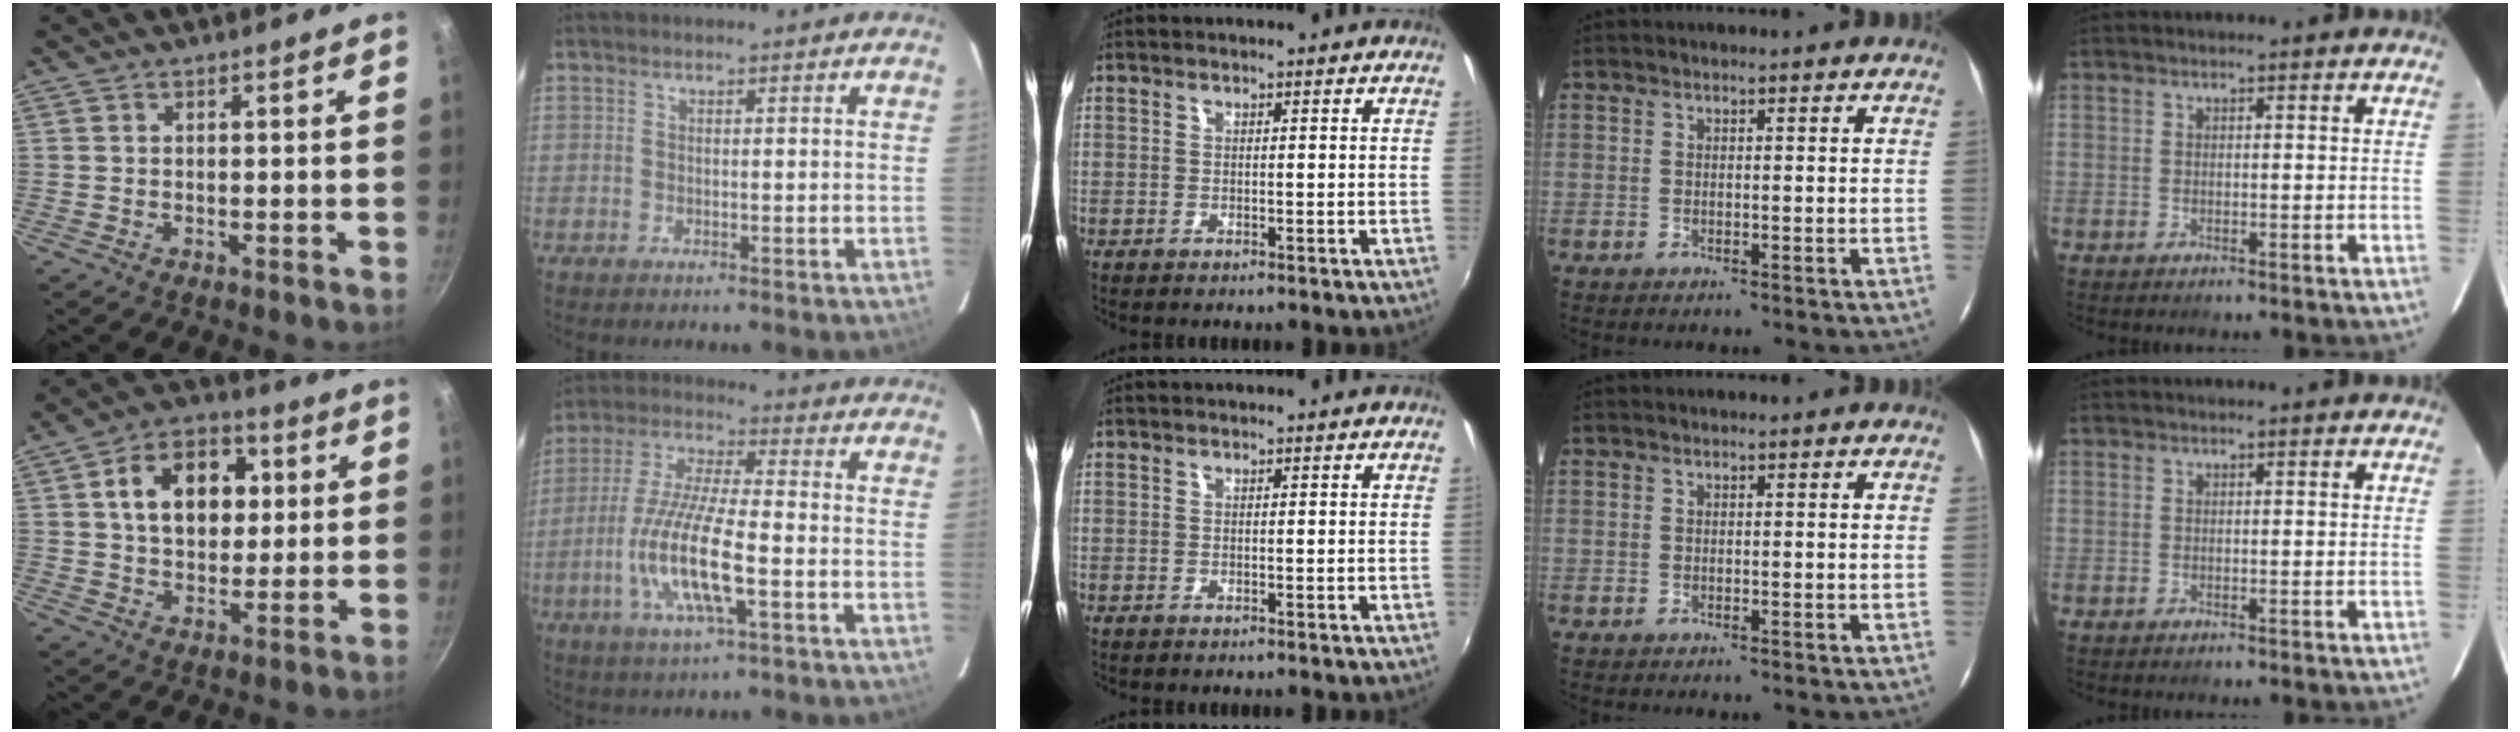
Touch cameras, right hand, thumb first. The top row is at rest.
{"thumb": {"total": 14.3, "force": [3.0, 10.2, 9.6], "torque": [-0.113, 0.011, 0.039]}, "index": {"total": 14.6, "force": [-4.5, 3.2, 13.5], "torque": [-0.280, -0.012, -0.085]}}